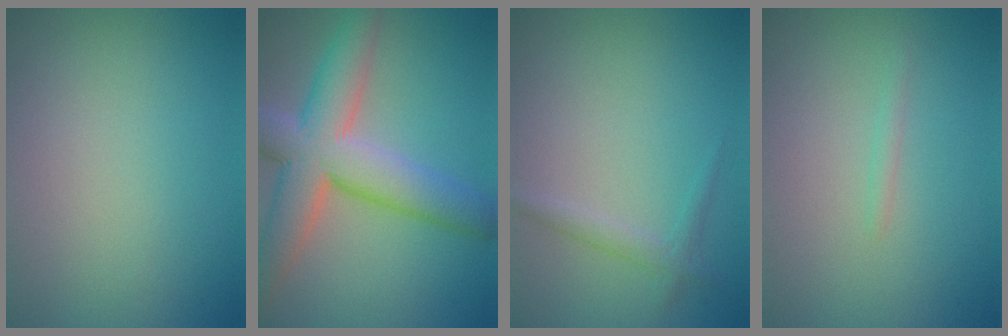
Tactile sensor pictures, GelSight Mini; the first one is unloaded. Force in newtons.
{"total": 8.9, "press": 8.8, "slide": 0.6}
{"total": 1.4, "press": 1.4, "slide": 0.0}
{"total": 0.7, "press": 0.7, "slide": 0.1}